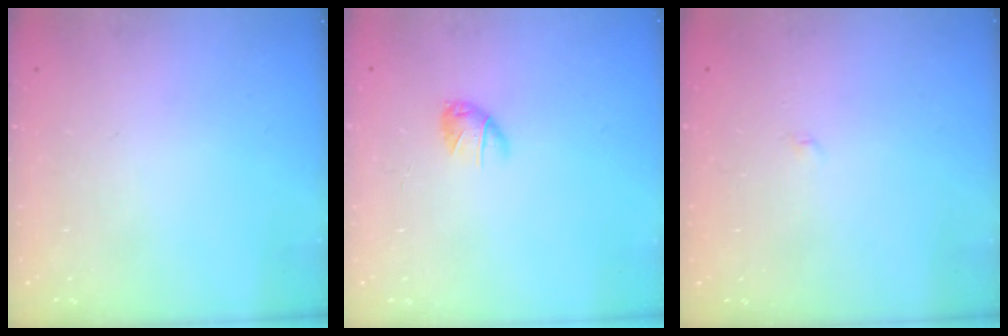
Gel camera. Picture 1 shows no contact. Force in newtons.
{"total": 5.1, "press": 5.1, "slide": 0.5}
{"total": 2.0, "press": 2.0, "slide": 0.2}